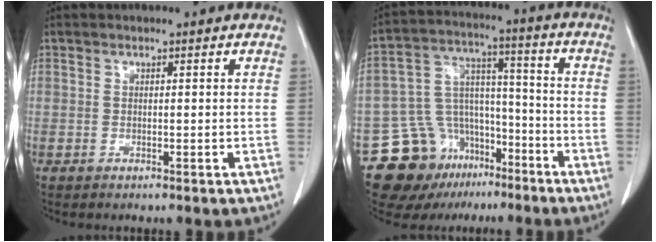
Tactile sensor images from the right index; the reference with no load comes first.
{"total": 15.4, "force": [-10.0, 10.4, 5.1], "torque": [-0.090, 0.067, -0.158]}